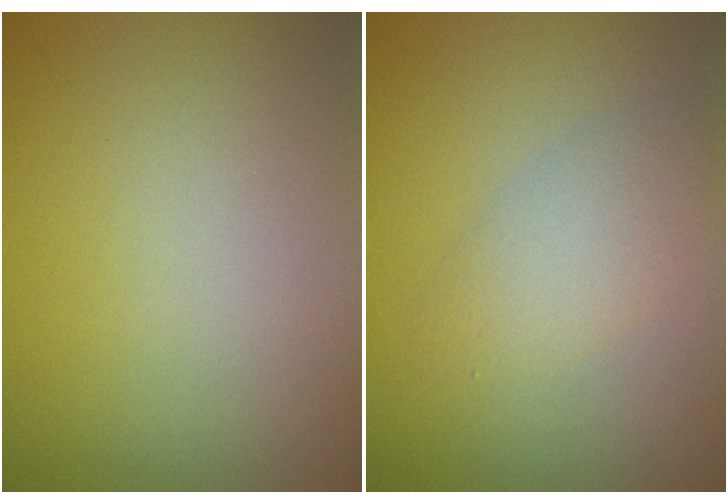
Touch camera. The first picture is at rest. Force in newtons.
{"total": 2.7, "press": 2.7, "slide": 0.1}